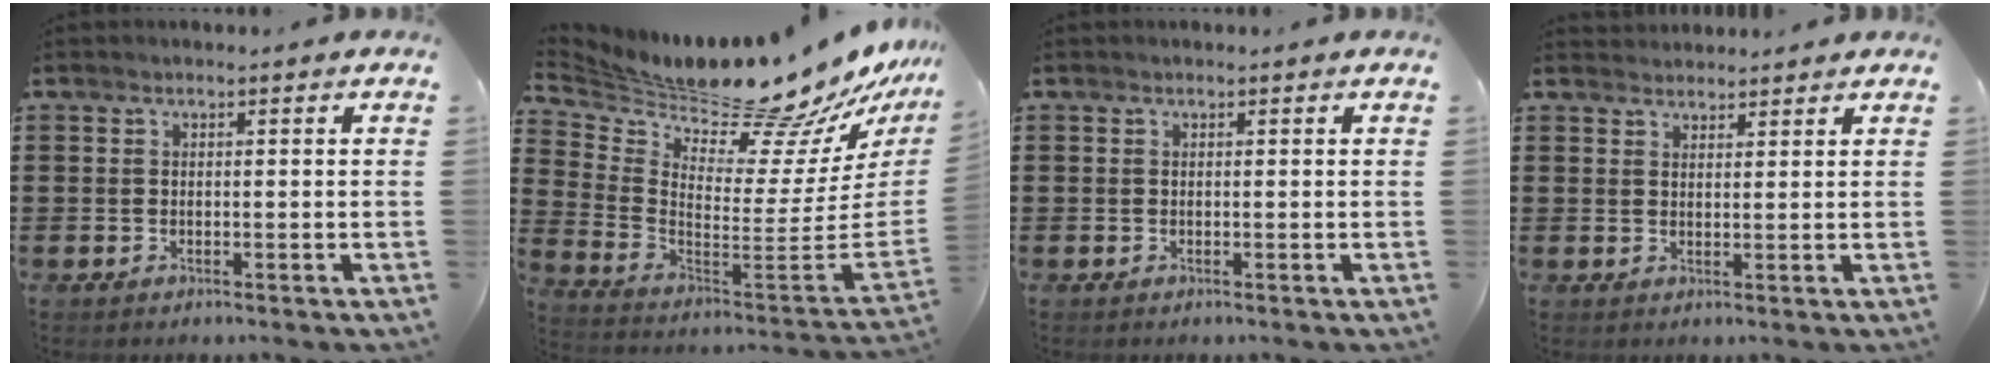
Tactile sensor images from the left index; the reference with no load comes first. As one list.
[{"total": 12.2, "force": [11.8, 0.5, 3.2], "torque": [-0.076, -0.115, 0.185]}, {"total": 0.0}, {"total": 1.9, "force": [1.9, 0.3, -0.5], "torque": [0.003, -0.001, 0.037]}]